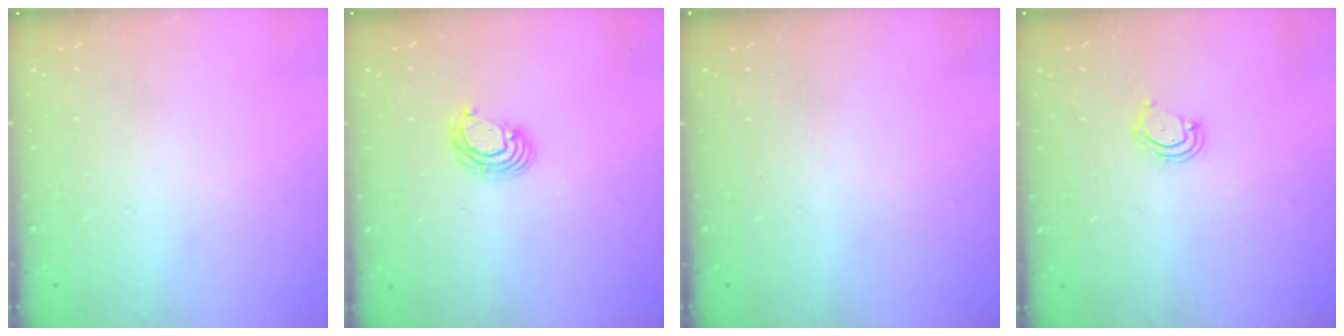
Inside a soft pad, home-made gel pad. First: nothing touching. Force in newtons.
{"total": 4.4, "press": 4.4, "slide": 0.0}
{"total": 0.0}
{"total": 4.4, "press": 4.3, "slide": 0.3}